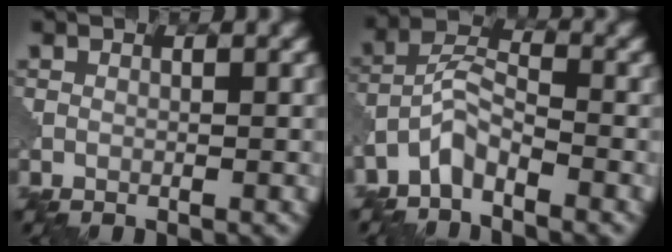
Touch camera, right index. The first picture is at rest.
{"total": 3.3, "force": [-2.6, 1.1, 1.8], "torque": [-0.038, 0.015, -0.062]}